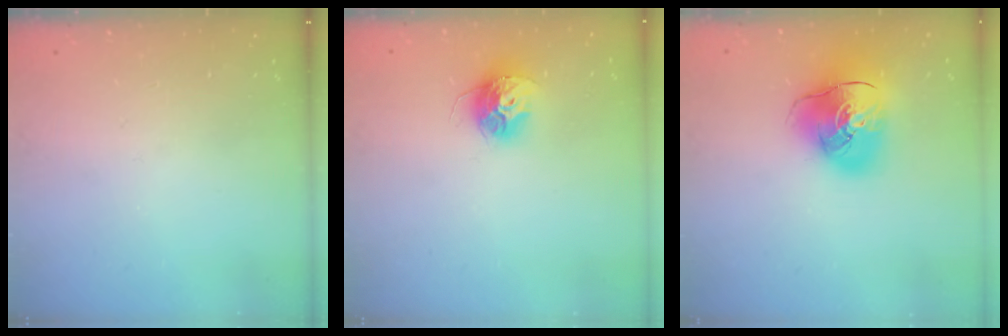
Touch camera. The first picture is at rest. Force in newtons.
{"total": 11.3, "press": 11.3, "slide": 1.0}
{"total": 15.3, "press": 15.2, "slide": 2.2}